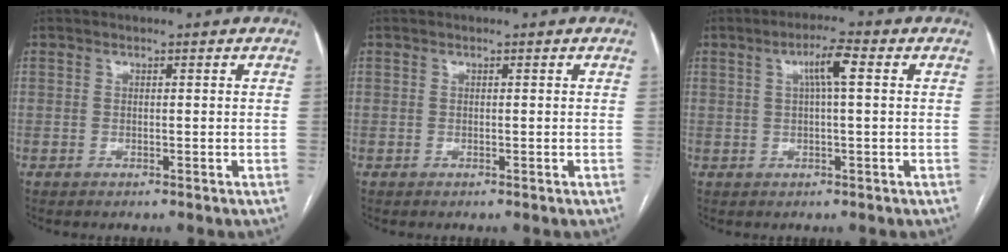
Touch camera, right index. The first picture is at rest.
{"total": 0.0}
{"total": 4.6, "force": [1.4, 0.3, 4.4], "torque": [-0.081, 0.009, 0.023]}